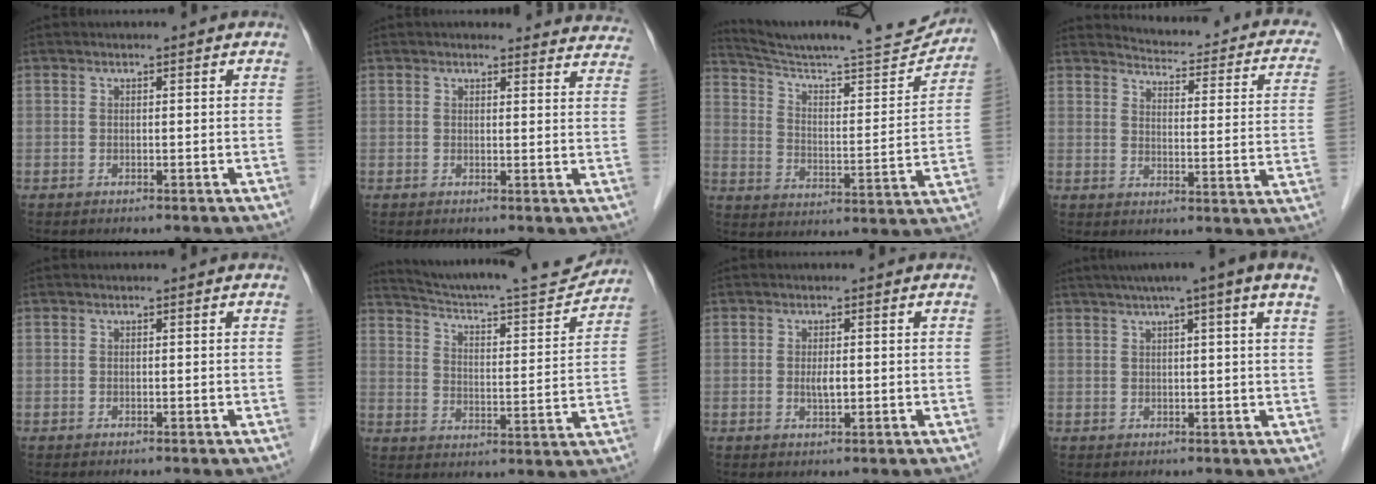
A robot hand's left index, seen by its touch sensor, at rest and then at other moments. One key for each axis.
{"total": 10.6, "fx": 10.3, "fy": 2.4, "fz": 0.9, "tx": 0.035, "ty": -0.023, "tz": 0.075}
{"total": 22.7, "fx": 21.4, "fy": 1.0, "fz": 7.3, "tx": -0.119, "ty": -0.052, "tz": 0.301}
{"total": 15.6, "fx": 13.5, "fy": 4.2, "fz": 6.7, "tx": -0.069, "ty": -0.026, "tz": 0.133}
{"total": 0.0}
{"total": 19.2, "fx": 18.2, "fy": 1.1, "fz": 5.8, "tx": -0.096, "ty": -0.030, "tz": 0.258}
{"total": 1.8, "fx": -0.1, "fy": 0.6, "fz": 1.7, "tx": -0.035, "ty": -0.002, "tz": -0.001}
{"total": 11.6, "fx": 7.7, "fy": -0.4, "fz": 8.7, "tx": -0.130, "ty": 0.038, "tz": 0.092}